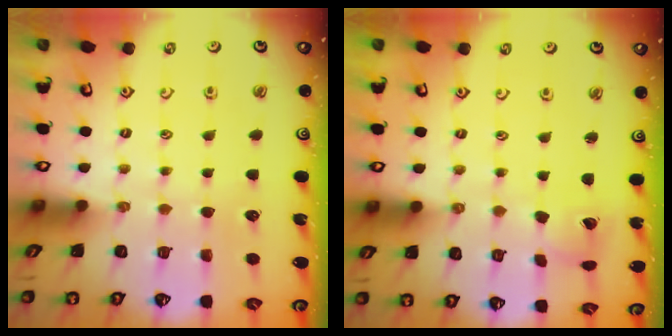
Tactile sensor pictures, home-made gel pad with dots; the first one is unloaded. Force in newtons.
{"total": 4.8, "press": 4.8, "slide": 0.5}